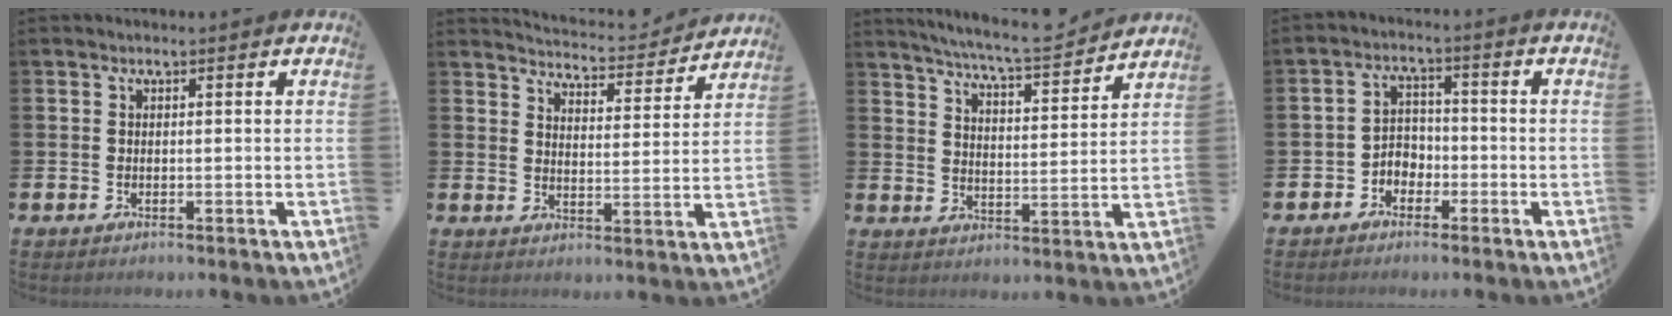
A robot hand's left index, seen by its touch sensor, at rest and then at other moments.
{"total": 5.1, "force": [5.0, 0.5, 0.4], "torque": [-0.024, -0.041, 0.085]}
{"total": 7.2, "force": [6.9, 0.2, 2.0], "torque": [-0.057, -0.047, 0.120]}
{"total": 2.9, "force": [-1.8, 2.2, 0.7], "torque": [-0.024, 0.004, -0.043]}